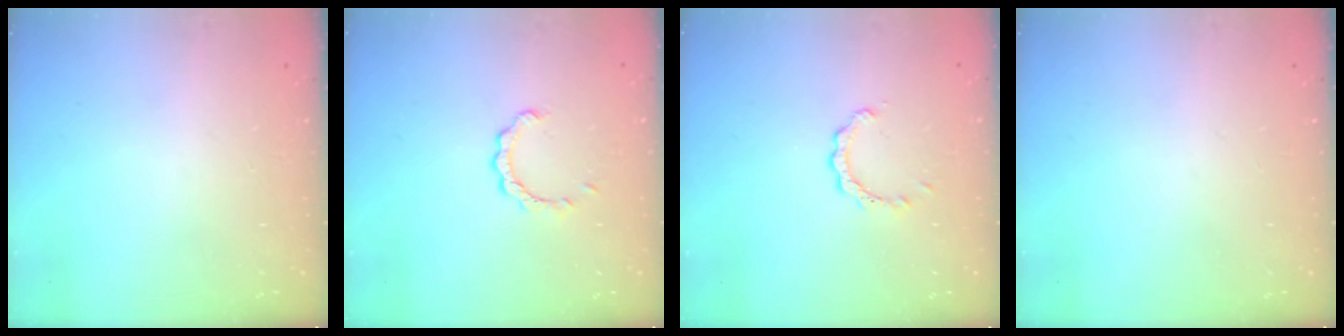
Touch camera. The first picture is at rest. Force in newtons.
{"total": 2.4, "press": 2.4, "slide": 0.2}
{"total": 2.0, "press": 2.0, "slide": 0.2}
{"total": 0.0}